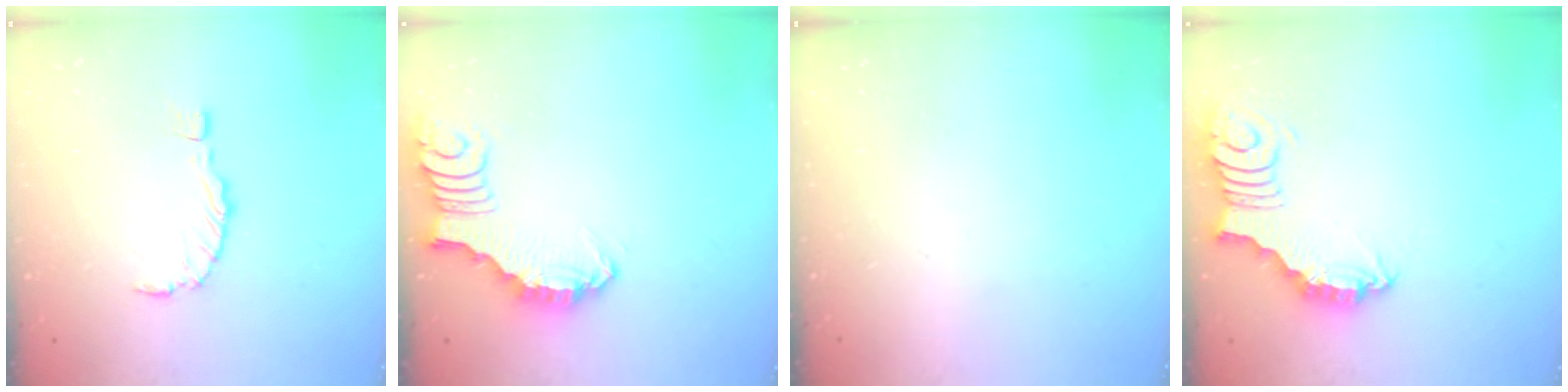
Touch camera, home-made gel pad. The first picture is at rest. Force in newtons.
{"total": 2.1, "press": 2.1, "slide": 0.4}
{"total": 0.0}
{"total": 3.0, "press": 3.0, "slide": 0.3}